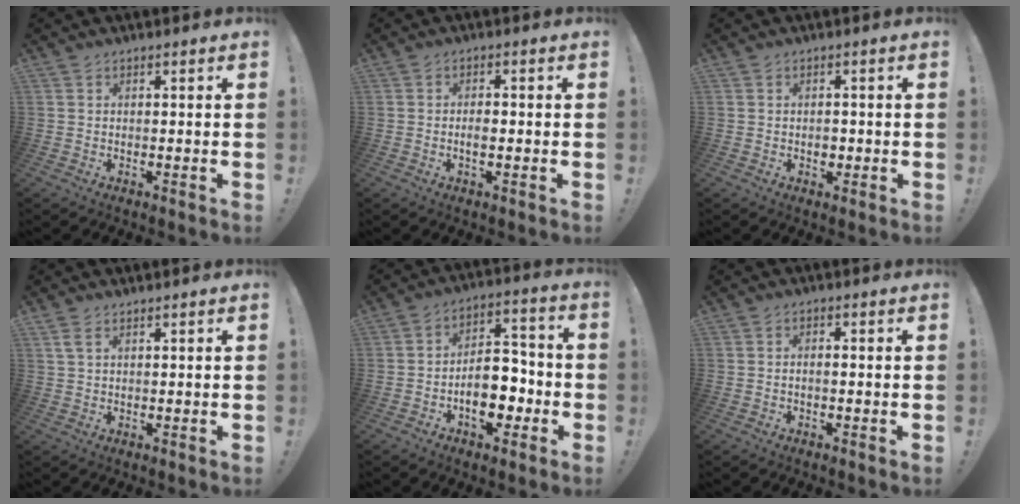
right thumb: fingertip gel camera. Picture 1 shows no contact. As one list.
[{"total": 2.5, "force": [-0.4, 1.2, 2.2], "torque": [-0.030, 0.002, -0.010]}, {"total": 2.2, "force": [-0.6, 1.8, 1.2], "torque": [-0.005, -0.001, -0.014]}, {"total": 2.8, "force": [1.6, 1.3, 1.9], "torque": [-0.039, 0.001, 0.030]}, {"total": 13.1, "force": [-4.6, 8.0, 9.2], "torque": [-0.130, 0.031, -0.074]}, {"total": 1.3, "force": [-0.8, 0.3, 0.9], "torque": [-0.020, 0.005, -0.014]}]